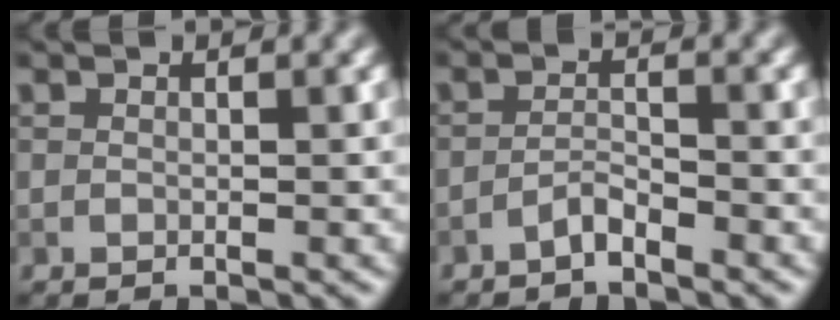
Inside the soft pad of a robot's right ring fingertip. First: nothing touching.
{"total": 1.6, "force": [-1.3, 0.3, 0.8], "torque": [-0.017, 0.007, -0.028]}